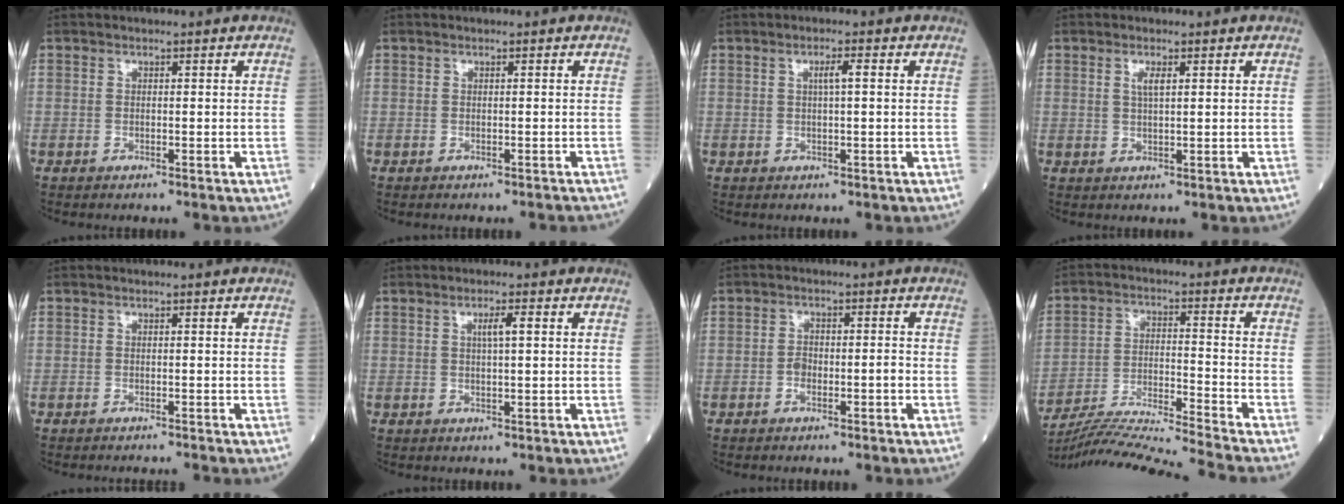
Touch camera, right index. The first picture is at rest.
{"total": 2.7, "force": [-2.6, -0.2, 0.7], "torque": [-0.009, -0.010, -0.026]}
{"total": 2.1, "force": [0.4, 0.0, 2.0], "torque": [-0.036, 0.003, 0.007]}
{"total": 1.8, "force": [0.7, 0.2, 1.7], "torque": [-0.039, -0.001, 0.014]}
{"total": 2.0, "force": [-2.0, -0.5, 0.3], "torque": [0.001, -0.002, -0.025]}
{"total": 2.4, "force": [0.7, 0.1, 2.3], "torque": [-0.041, 0.002, 0.011]}
{"total": 2.6, "force": [-1.1, 1.0, 2.1], "torque": [-0.039, 0.006, -0.019]}
{"total": 17.9, "force": [-16.6, -3.2, 5.9], "torque": [-0.104, -0.028, -0.271]}